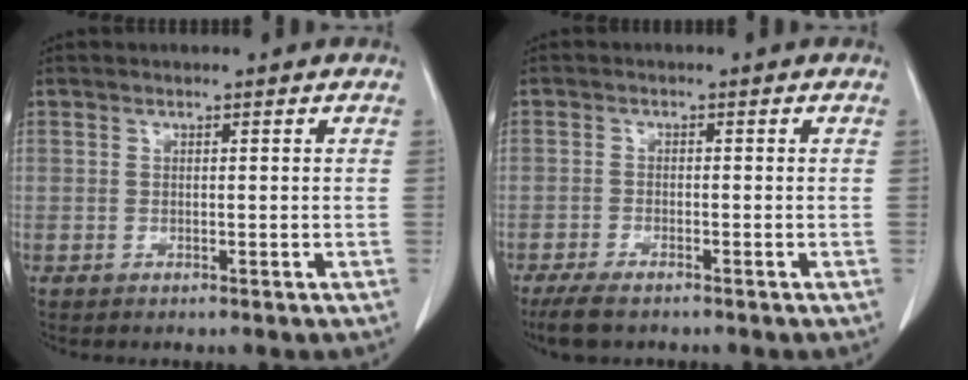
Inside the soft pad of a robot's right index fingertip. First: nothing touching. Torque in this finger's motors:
{"motor_torque": [0.25, -0.21, 0.08, 0.03]}